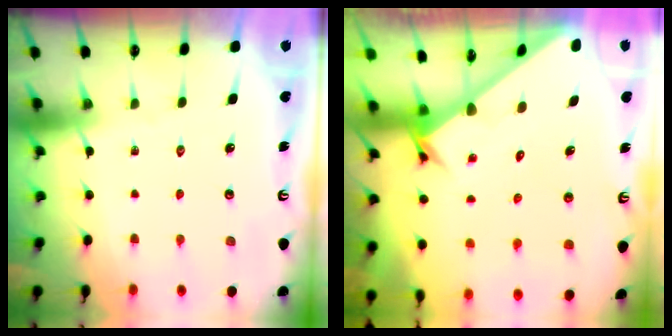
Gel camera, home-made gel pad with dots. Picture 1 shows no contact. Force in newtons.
{"total": 2.6, "press": 2.6, "slide": 0.2}